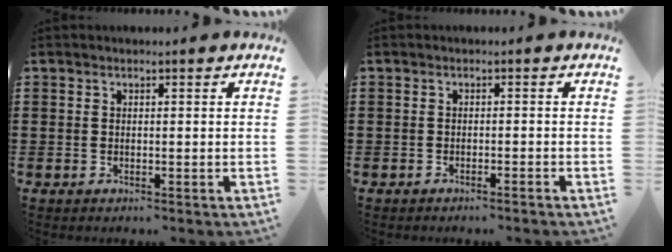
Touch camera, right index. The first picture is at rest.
{"total": 0.9, "force": [-0.8, -0.2, 0.3], "torque": [-0.006, 0.000, -0.016]}